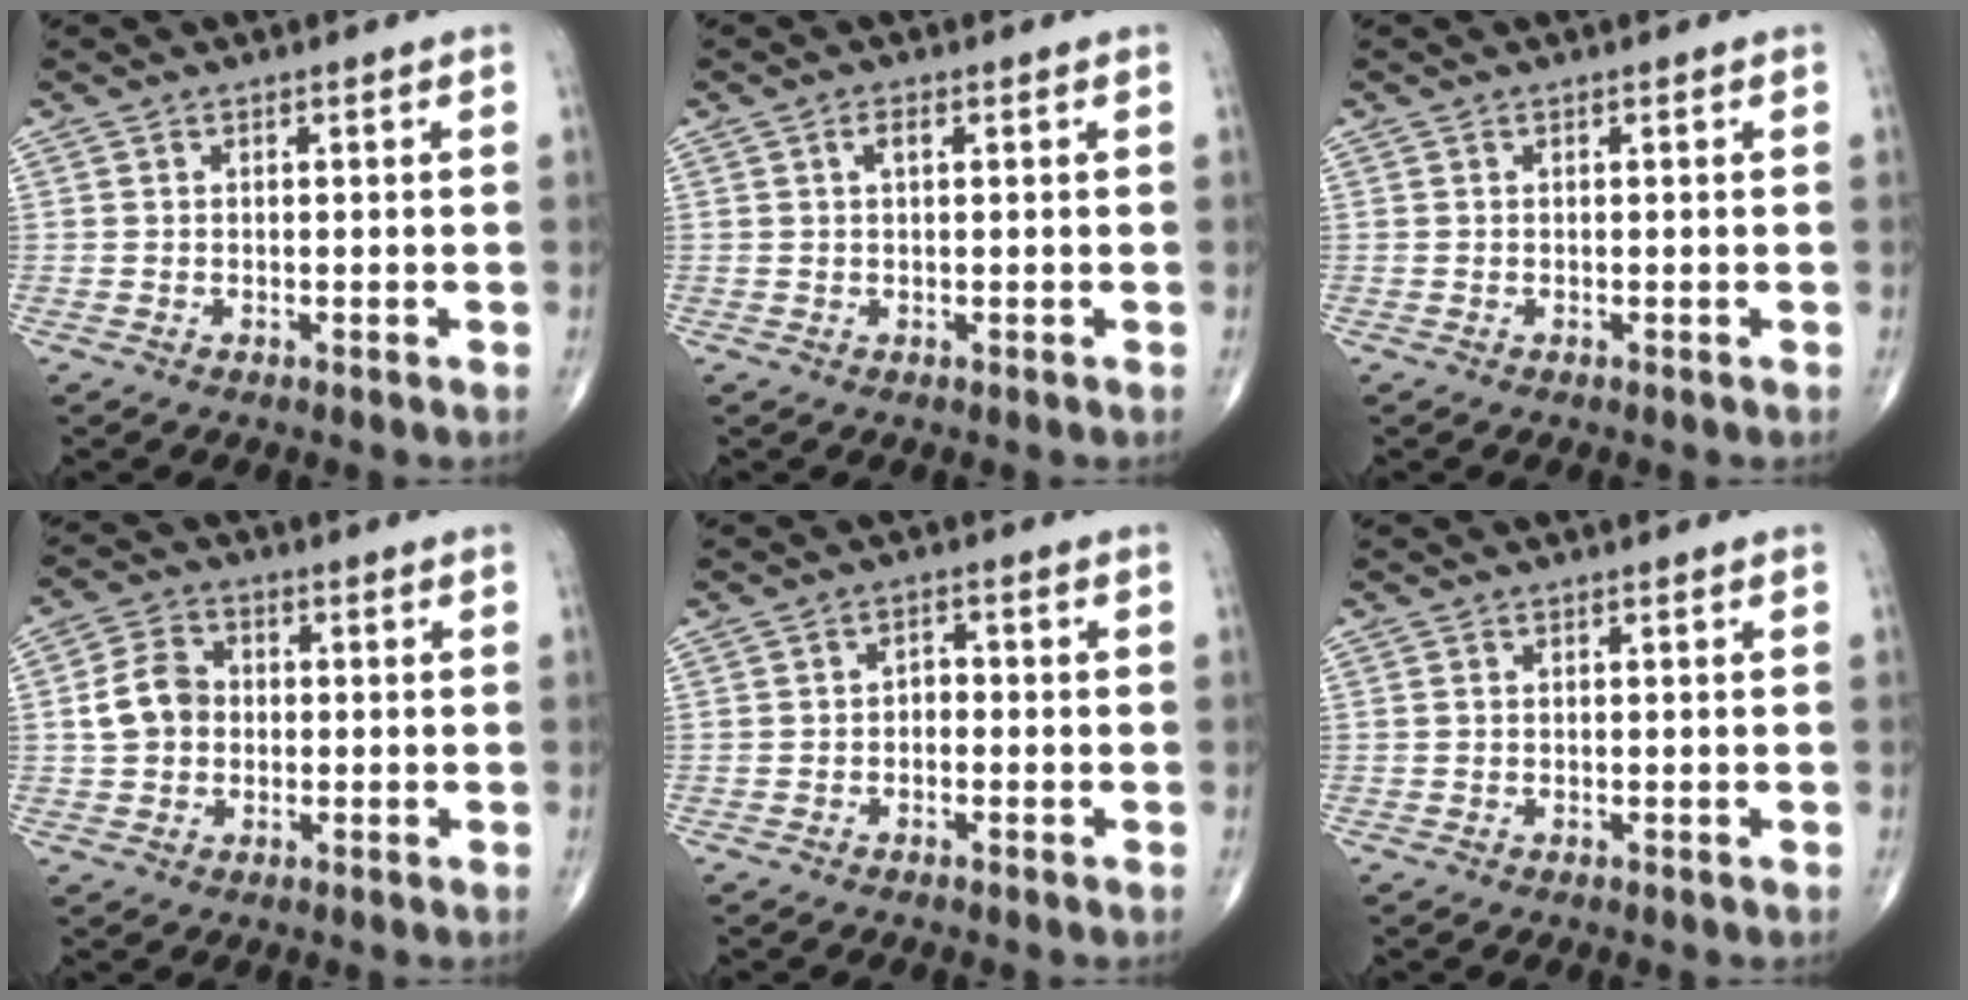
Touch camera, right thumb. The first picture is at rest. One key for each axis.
{"total": 1.8, "fx": 0.6, "fy": 0.7, "fz": 1.5, "tx": -0.029, "ty": 0.004, "tz": 0.010}
{"total": 0.0}
{"total": 6.7, "fx": 0.0, "fy": 5.5, "fz": 3.9, "tx": -0.062, "ty": 0.016, "tz": -0.006}
{"total": 1.8, "fx": -0.5, "fy": 1.3, "fz": 1.1, "tx": -0.005, "ty": 0.009, "tz": -0.013}
{"total": 0.0}